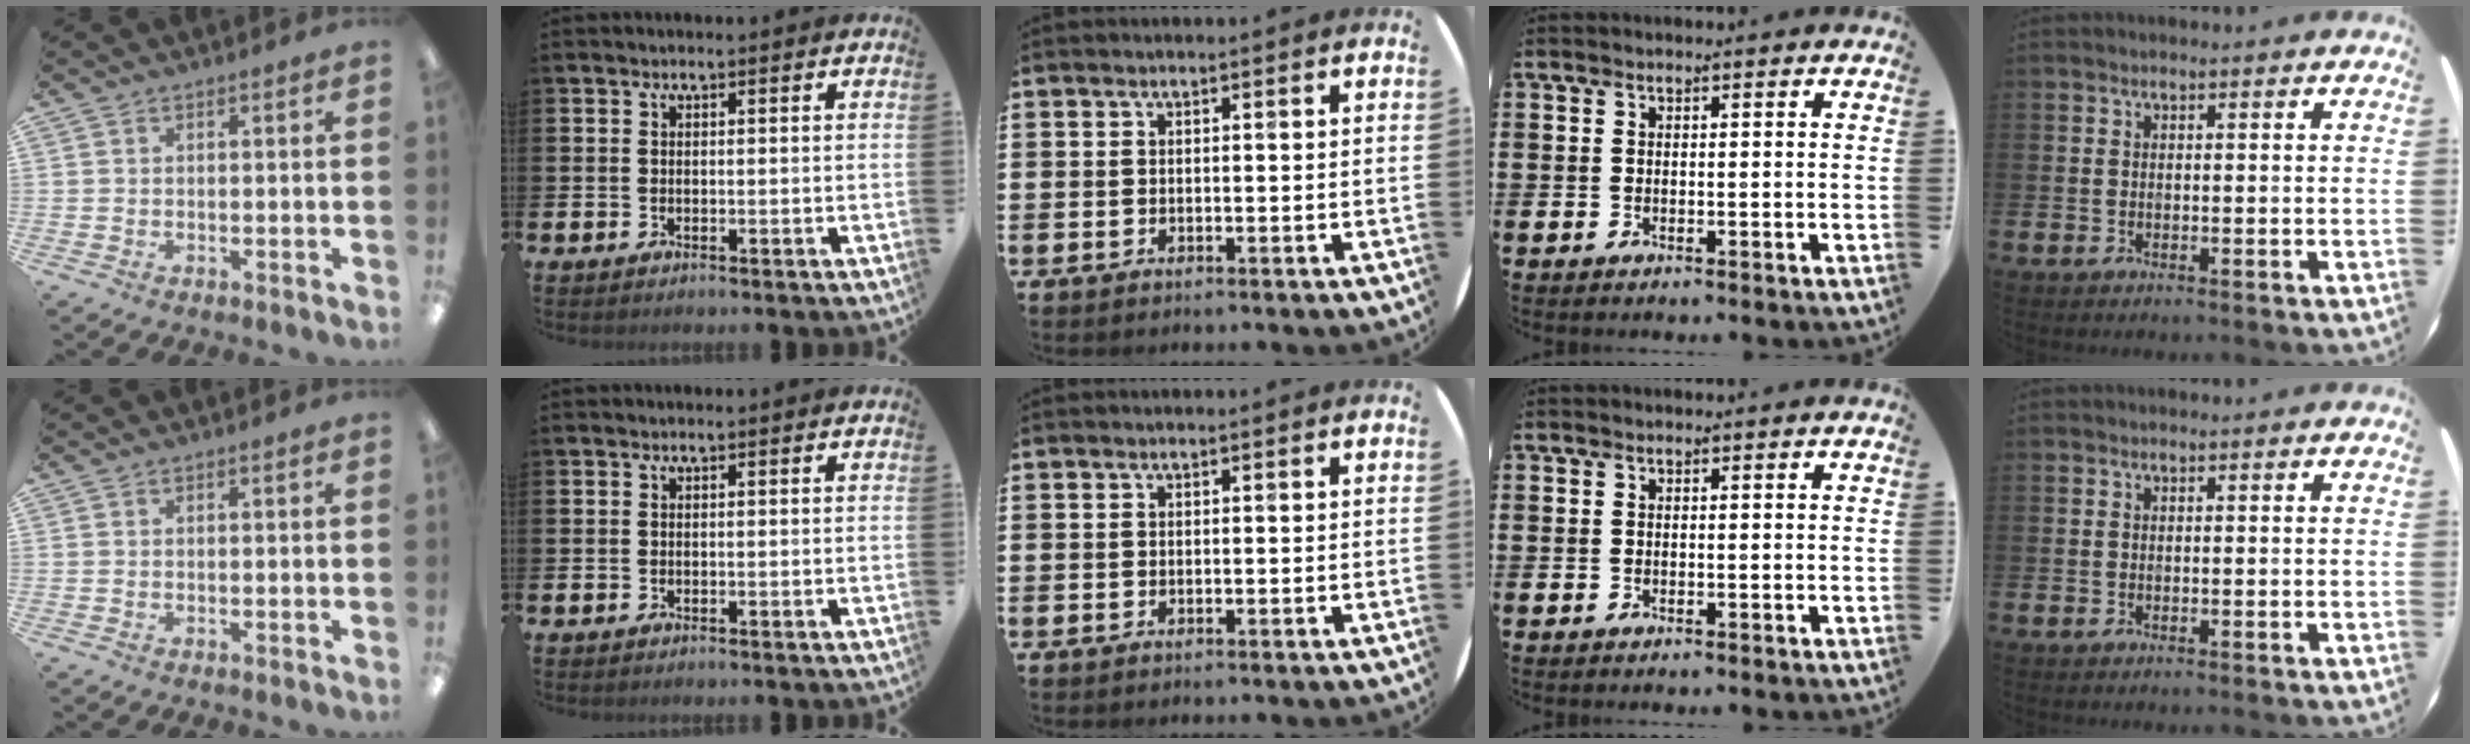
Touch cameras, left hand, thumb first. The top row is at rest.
{}